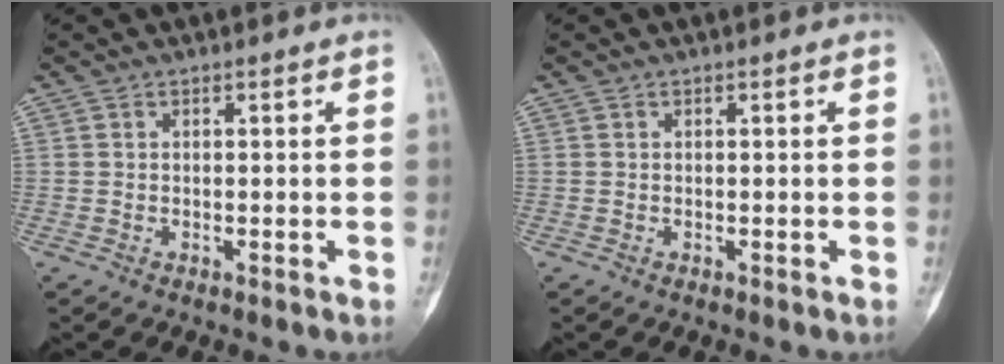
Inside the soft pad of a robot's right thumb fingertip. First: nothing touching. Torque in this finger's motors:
{"motor_torque": [0.07, 0.07, 0.12, -0.12, 0.00]}